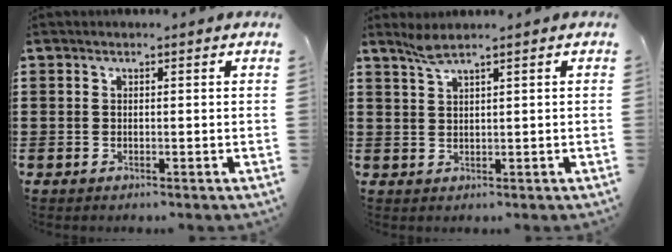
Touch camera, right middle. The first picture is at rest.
{"total": 2.2, "force": [1.9, 0.1, 1.2], "torque": [-0.030, 0.000, 0.035]}